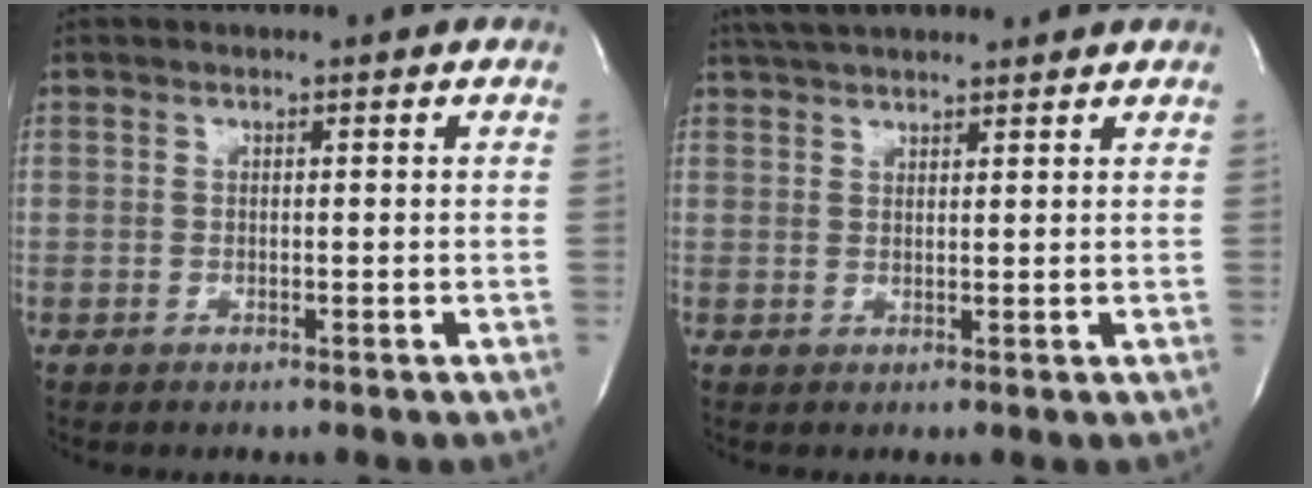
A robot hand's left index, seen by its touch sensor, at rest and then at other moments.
{"total": 8.5, "force": [7.6, 1.2, 3.6], "torque": [-0.064, 0.037, 0.115]}